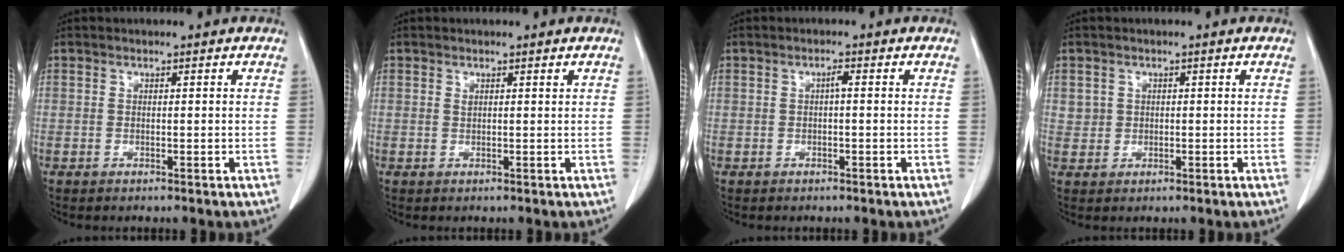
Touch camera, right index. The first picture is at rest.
{"total": 0.6, "force": [0.5, 0.1, 0.2], "torque": [-0.005, -0.001, 0.012]}
{"total": 1.0, "force": [0.0, 0.2, 1.0], "torque": [-0.016, 0.003, 0.000]}
{"total": 1.9, "force": [0.7, 1.7, 0.2], "torque": [0.012, 0.005, 0.012]}